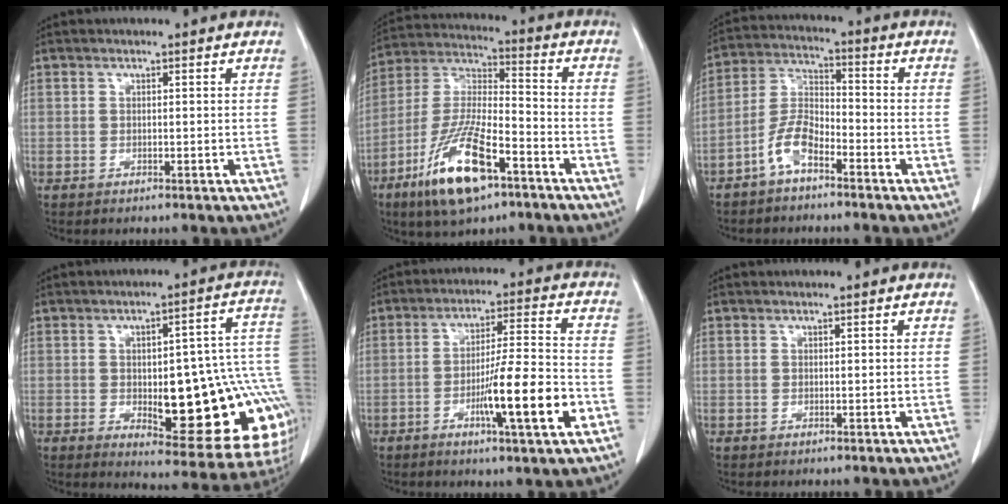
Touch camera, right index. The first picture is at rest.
{"total": 15.8, "force": [-8.7, 4.2, 12.6], "torque": [-0.263, -0.017, -0.155]}
{"total": 6.5, "force": [-4.1, 2.5, 4.3], "torque": [-0.105, 0.013, -0.086]}
{"total": 21.5, "force": [-3.5, 6.4, 20.2], "torque": [-0.173, 0.029, -0.022]}
{"total": 12.1, "force": [-4.3, 0.2, 11.2], "torque": [-0.187, -0.008, -0.072]}
{"total": 0.0}